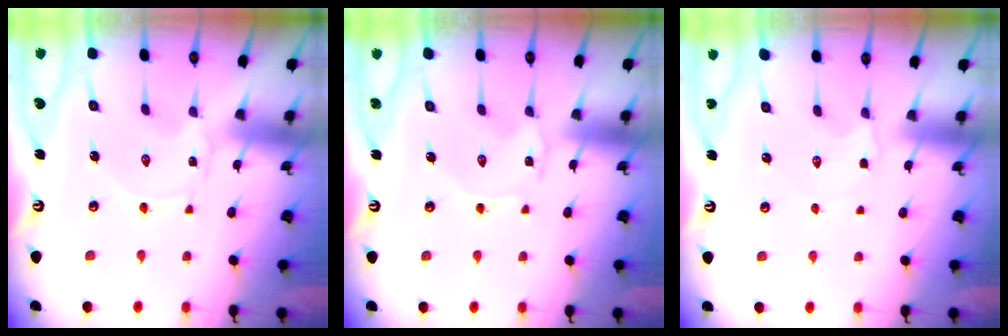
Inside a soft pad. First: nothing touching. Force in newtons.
{"total": 0.0}
{"total": 1.9, "press": 1.8, "slide": 0.7}